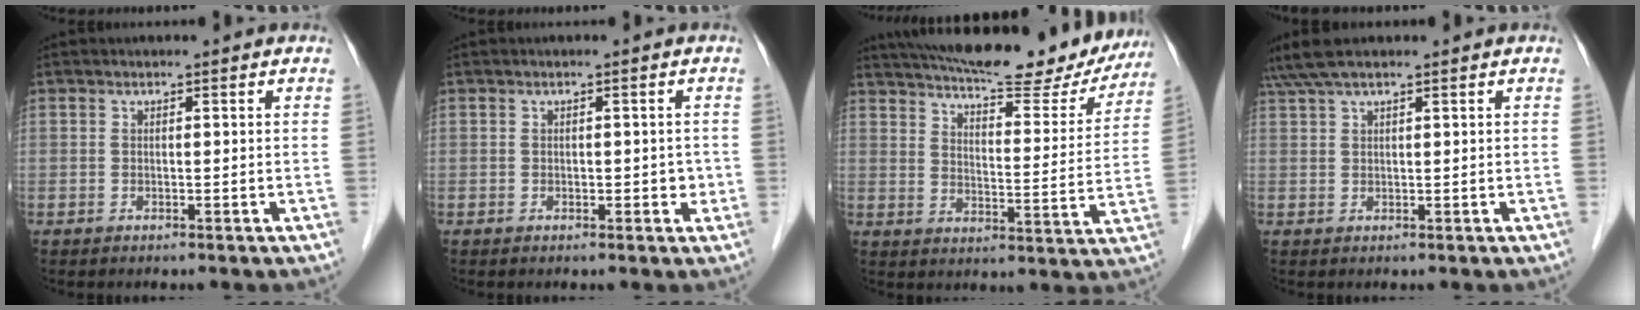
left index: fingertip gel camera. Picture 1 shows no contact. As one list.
[{"total": 1.8, "force": [-0.3, 1.2, 1.3], "torque": [-0.011, 0.001, -0.004]}, {"total": 23.7, "force": [20.7, 5.3, 10.2], "torque": [-0.163, -0.009, 0.265]}, {"total": 4.7, "force": [3.9, 0.2, 2.6], "torque": [-0.054, 0.033, 0.077]}]